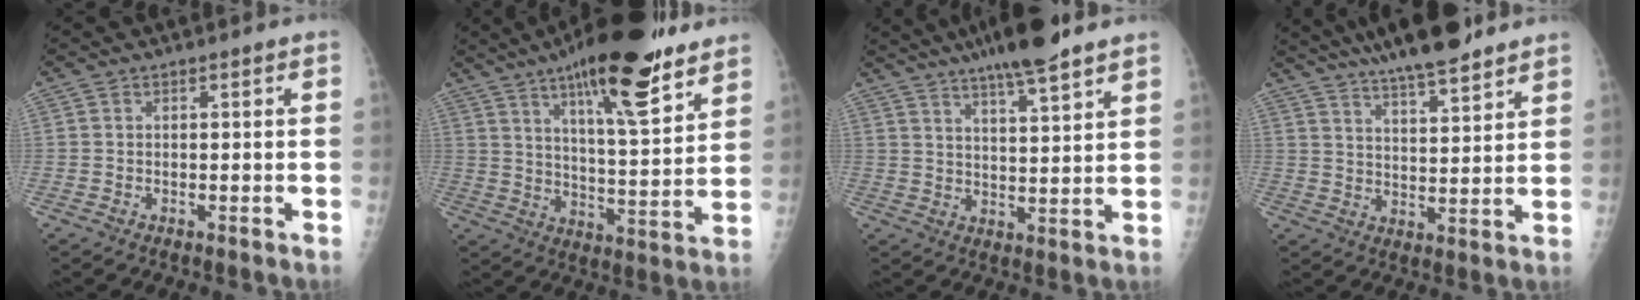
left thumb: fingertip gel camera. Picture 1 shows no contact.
{"total": 21.2, "force": [13.7, 5.2, 15.3], "torque": [-0.218, -0.059, 0.214]}
{"total": 11.9, "force": [9.0, 1.5, 7.7], "torque": [-0.113, -0.031, 0.147]}
{"total": 15.3, "force": [12.5, 2.8, 8.2], "torque": [-0.114, -0.046, 0.200]}